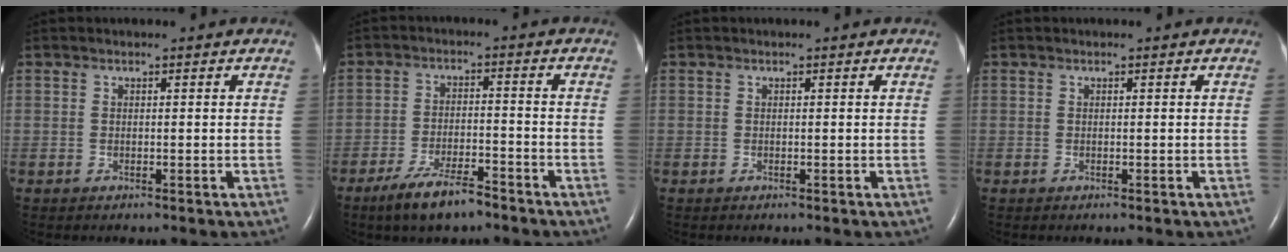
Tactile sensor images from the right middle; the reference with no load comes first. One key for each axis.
{"total": 7.2, "fx": -5.4, "fy": 1.7, "fz": 4.4, "tx": -0.089, "ty": -0.008, "tz": -0.094}
{"total": 0.0}
{"total": 0.0}